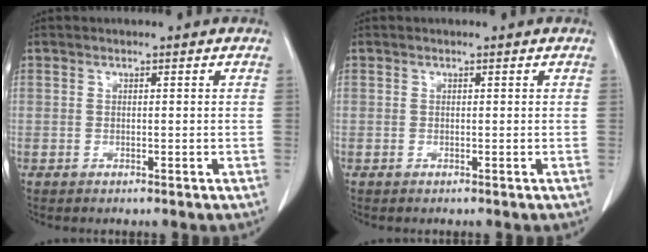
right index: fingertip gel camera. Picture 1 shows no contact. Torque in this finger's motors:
{"motor_torque": [-0.05, 0.02, -0.01, 0.00]}